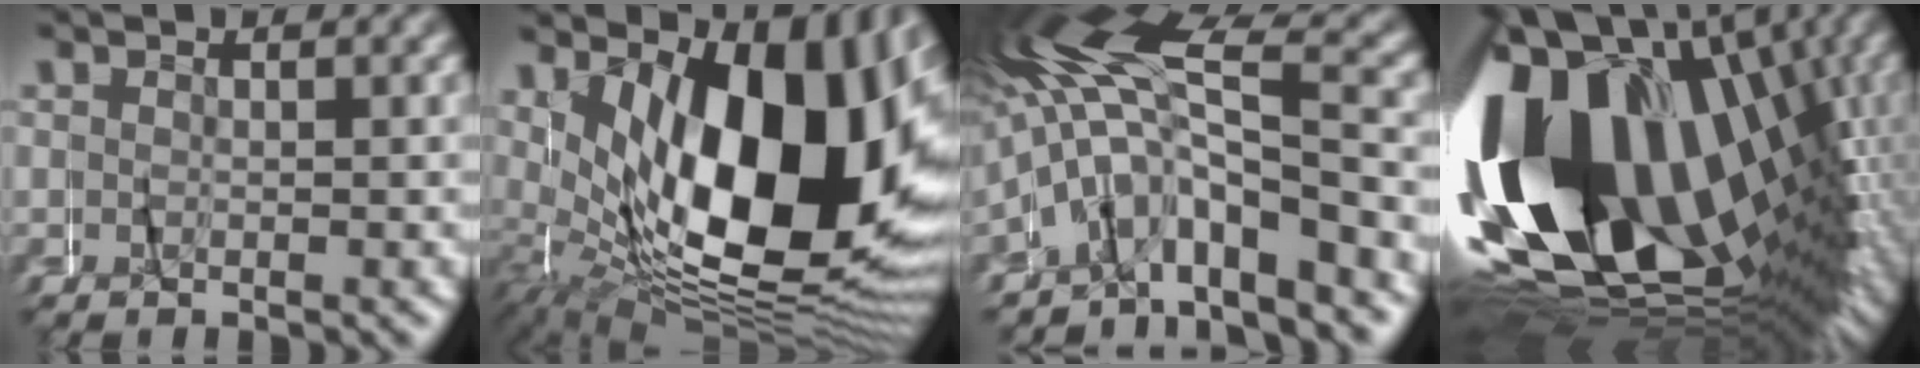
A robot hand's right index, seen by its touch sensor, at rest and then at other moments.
{"total": 20.4, "force": [0.2, 10.7, 17.4], "torque": [-0.279, -0.013, 0.016]}
{"total": 6.6, "force": [-0.3, 3.5, 5.6], "torque": [-0.120, 0.002, -0.016]}
{"total": 38.0, "force": [-6.1, 23.7, 29.1], "torque": [-0.442, -0.043, -0.071]}